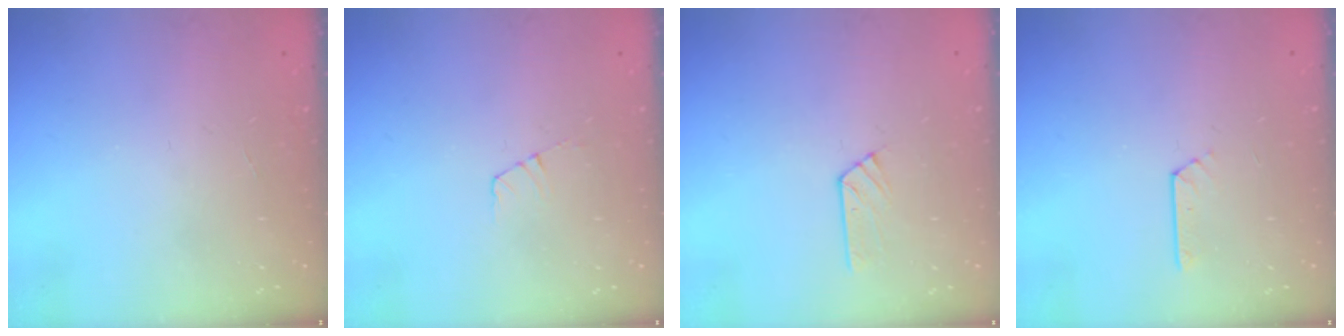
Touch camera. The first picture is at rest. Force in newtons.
{"total": 3.2, "press": 3.2, "slide": 0.2}
{"total": 3.9, "press": 3.9, "slide": 0.5}
{"total": 2.2, "press": 2.2, "slide": 0.3}